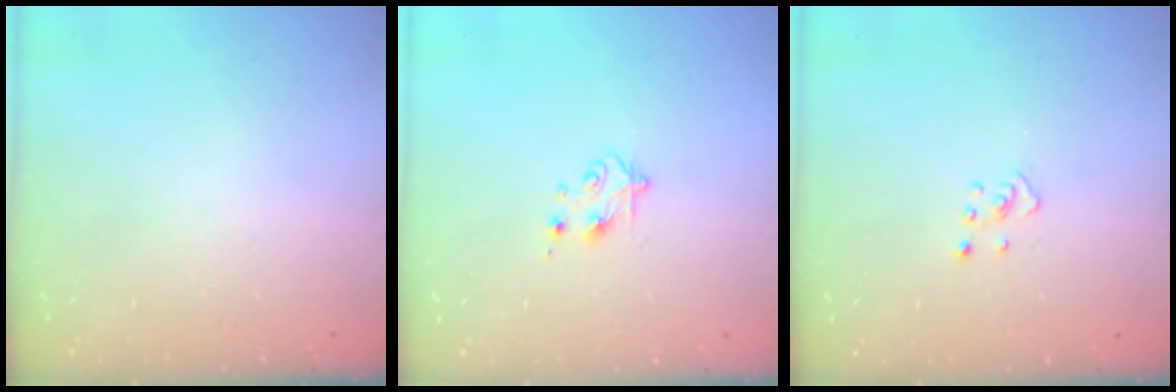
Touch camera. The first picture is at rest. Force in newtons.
{"total": 4.9, "press": 4.8, "slide": 0.7}
{"total": 2.4, "press": 2.3, "slide": 0.4}